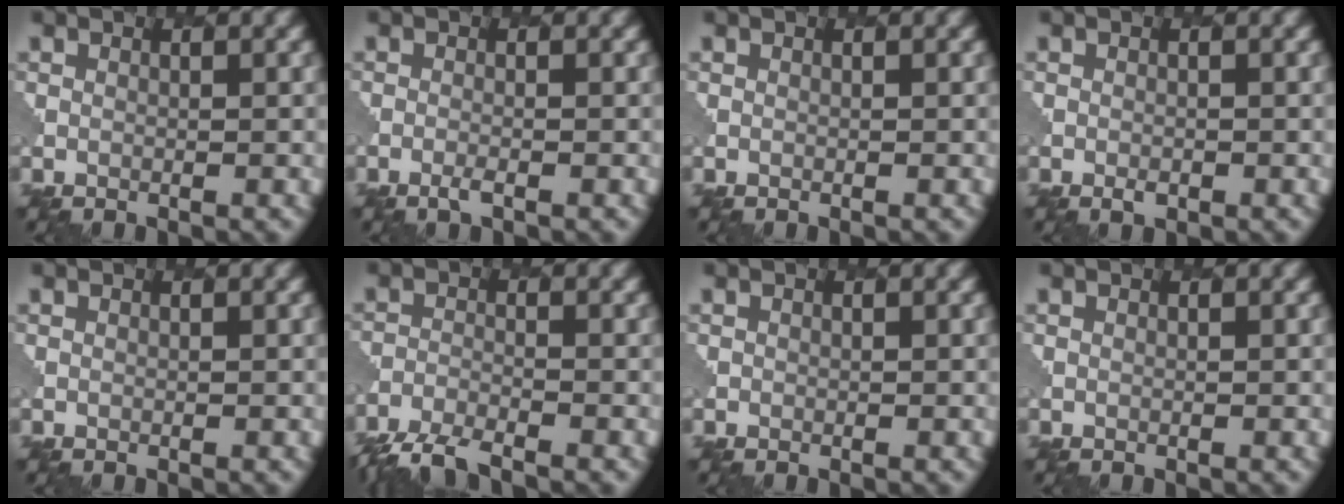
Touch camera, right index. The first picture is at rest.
{"total": 0.8, "force": [-0.6, 0.1, 0.5], "torque": [-0.011, 0.003, -0.016]}
{"total": 0.0}
{"total": 0.7, "force": [-0.4, 0.5, 0.3], "torque": [-0.008, 0.000, -0.008]}
{"total": 0.0}
{"total": 5.4, "force": [-5.0, 0.9, 1.8], "torque": [-0.040, -0.019, -0.090]}
{"total": 0.5, "force": [-0.3, 0.5, 0.0], "torque": [0.003, 0.001, 0.003]}
{"total": 0.0}